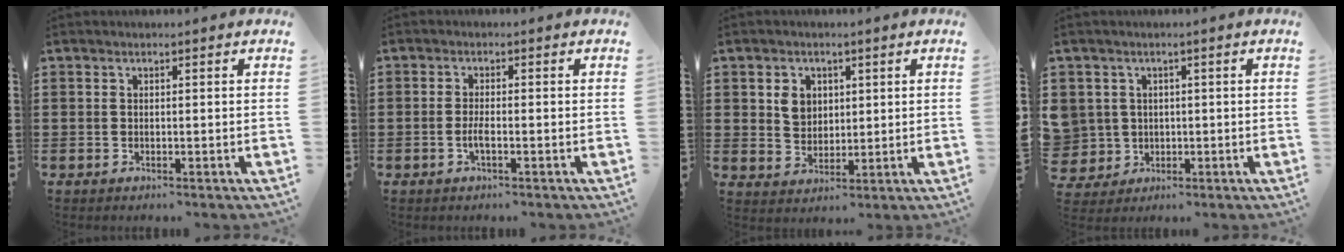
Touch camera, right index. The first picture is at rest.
{"total": 2.1, "force": [-0.8, 0.4, 1.9], "torque": [-0.041, 0.000, -0.017]}
{"total": 4.0, "force": [1.3, 3.3, 2.0], "torque": [-0.042, 0.009, 0.021]}
{"total": 4.0, "force": [0.3, 4.0, 0.2], "torque": [-0.029, 0.013, 0.001]}